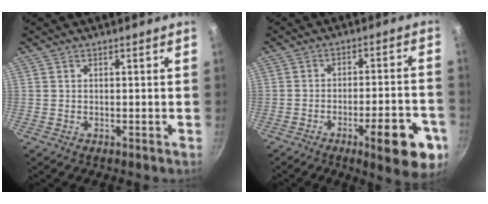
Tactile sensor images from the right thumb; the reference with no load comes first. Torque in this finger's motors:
{"motor_torque": [1.60, 1.28, 0.35, -0.42, 0.27]}